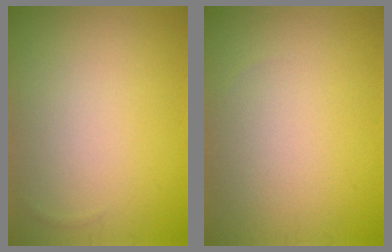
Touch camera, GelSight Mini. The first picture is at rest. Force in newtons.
{"total": 0.0}